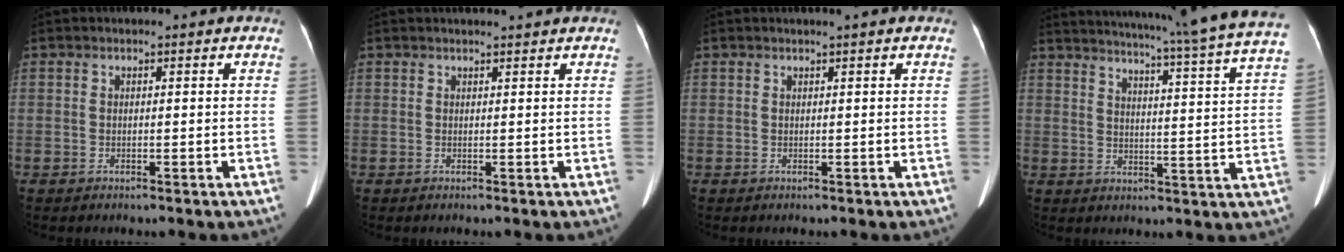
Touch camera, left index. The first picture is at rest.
{"total": 2.3, "force": [2.2, -0.2, 0.6], "torque": [-0.009, 0.012, 0.029]}
{"total": 0.7, "force": [0.5, -0.2, 0.4], "torque": [-0.012, 0.002, 0.015]}
{"total": 27.3, "force": [23.8, -1.2, 13.2], "torque": [-0.210, -0.056, 0.293]}